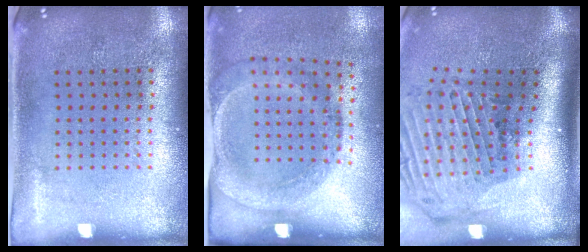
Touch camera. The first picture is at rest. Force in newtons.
{"total": 1.8, "press": 1.1, "slide": 1.4}
{"total": 3.1, "press": 2.2, "slide": 2.2}